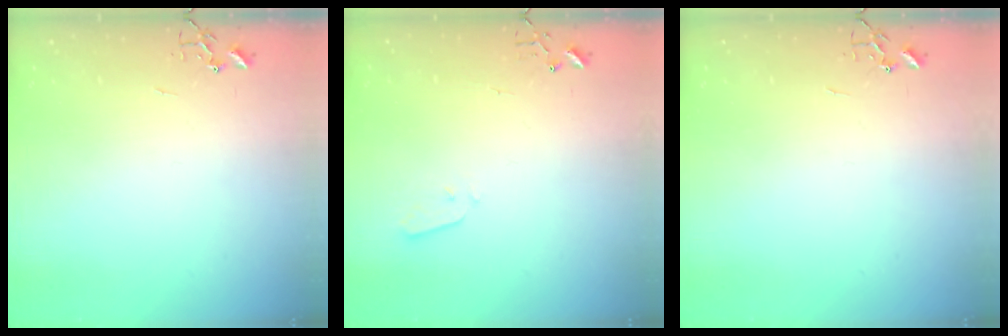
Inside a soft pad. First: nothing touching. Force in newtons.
{"total": 3.4, "press": 3.3, "slide": 0.7}
{"total": 0.0}